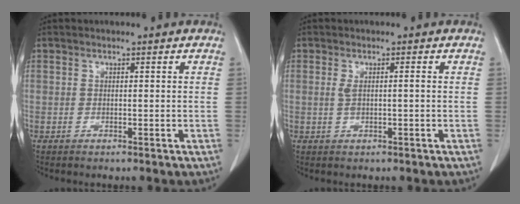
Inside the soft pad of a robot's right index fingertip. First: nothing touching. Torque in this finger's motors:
{"motor_torque": [0.07, 0.02, 0.02, 0.03]}